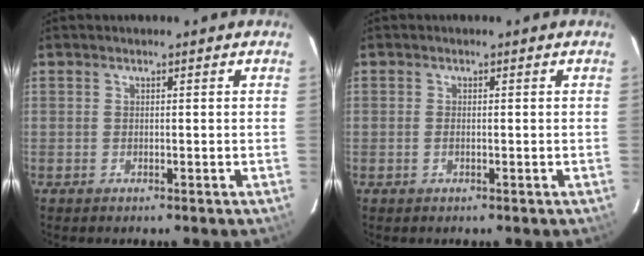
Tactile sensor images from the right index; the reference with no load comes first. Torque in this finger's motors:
{"motor_torque": [-0.24, 0.03, -0.09, -0.01]}